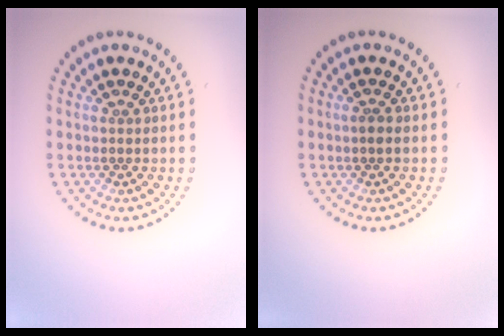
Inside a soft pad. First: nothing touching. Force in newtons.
{"total": 0.8, "press": 0.7, "slide": 0.4}